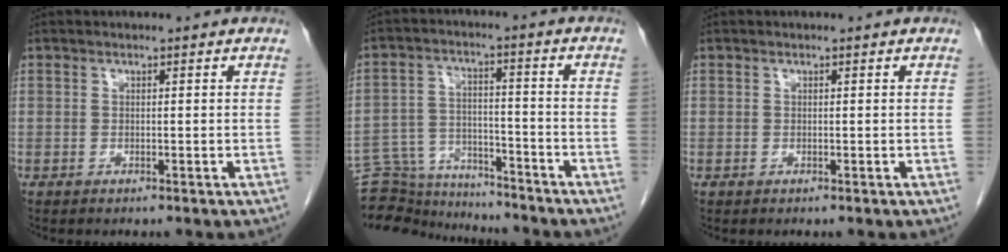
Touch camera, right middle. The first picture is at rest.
{"total": 13.9, "force": [-13.4, 3.0, 2.2], "torque": [-0.041, 0.031, -0.211]}
{"total": 0.0}